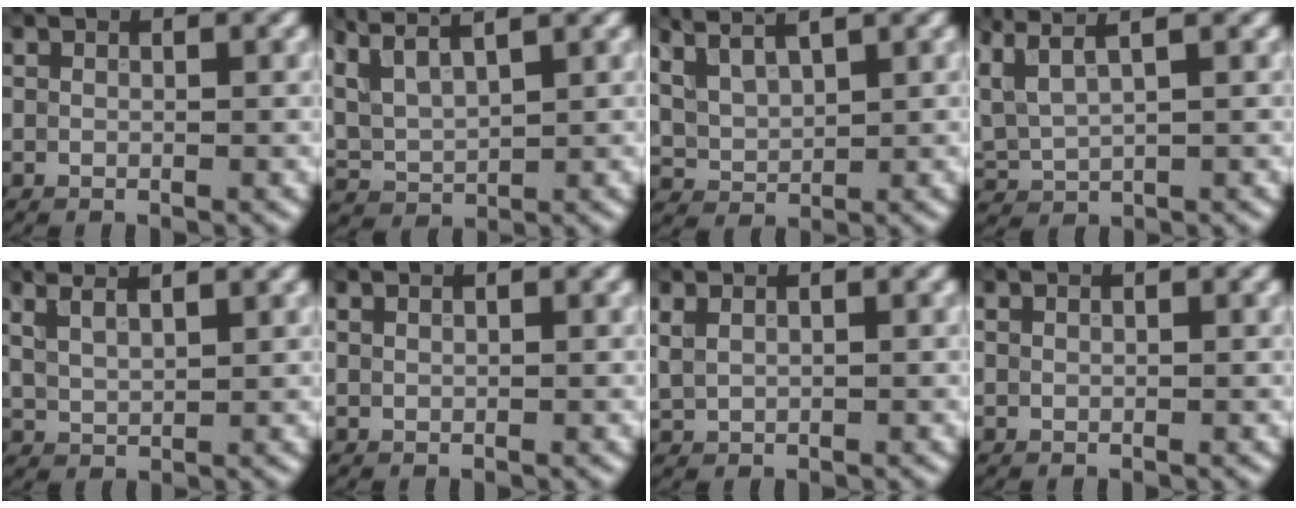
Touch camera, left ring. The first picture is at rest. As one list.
[{"total": 6.0, "force": [4.6, 1.8, 3.4], "torque": [-0.091, 0.023, 0.074]}, {"total": 5.1, "force": [3.8, 1.9, 2.9], "torque": [-0.070, 0.024, 0.059]}, {"total": 4.4, "force": [3.0, 1.2, 3.0], "torque": [-0.080, 0.016, 0.062]}, {"total": 4.3, "force": [3.2, 1.5, 2.5], "torque": [-0.043, 0.023, 0.040]}, {"total": 0.5, "force": [0.5, 0.2, 0.2], "torque": [-0.006, 0.000, 0.007]}, {"total": 1.1, "force": [0.7, 0.4, 0.6], "torque": [-0.016, 0.000, 0.021]}, {"total": 0.0}]